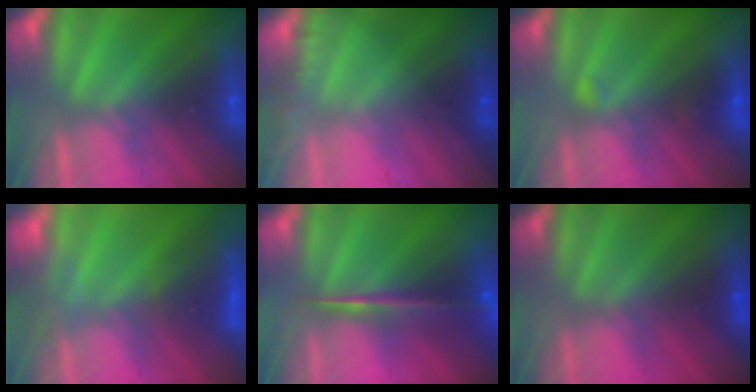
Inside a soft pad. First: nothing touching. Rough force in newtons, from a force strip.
{"total": 5.7}
{"total": 2.2}
{"total": 4.8}
{"total": 7.1}
{"total": 1.6}